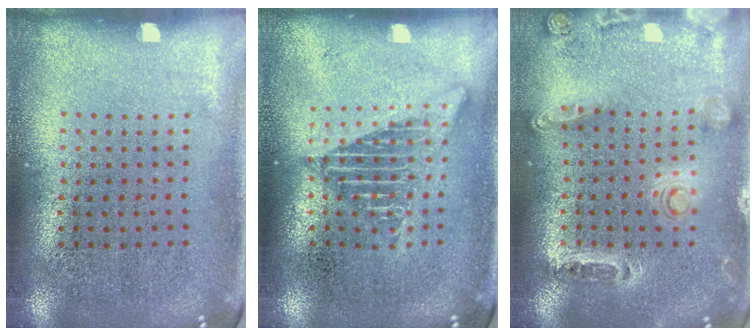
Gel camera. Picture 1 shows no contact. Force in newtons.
{"total": 2.7, "press": 2.7, "slide": 0.3}
{"total": 0.9, "press": 0.9, "slide": 0.2}